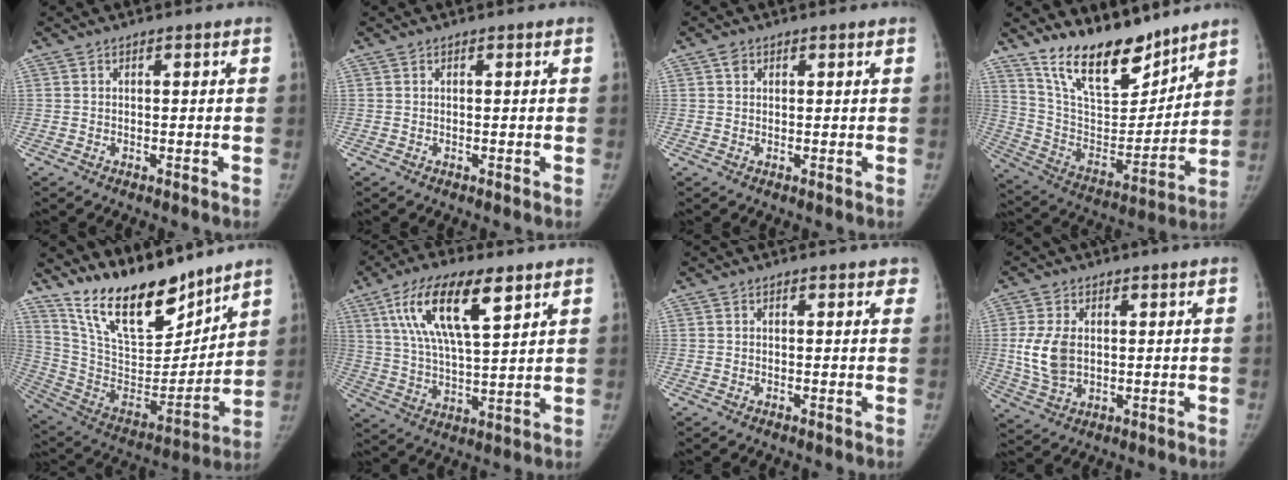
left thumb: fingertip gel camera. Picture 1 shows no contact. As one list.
[{"total": 0.0}, {"total": 1.5, "force": [0.8, 1.1, 0.7], "torque": [-0.003, -0.002, 0.011]}, {"total": 18.1, "force": [14.4, 6.7, 8.5], "torque": [-0.097, -0.097, 0.262]}, {"total": 20.5, "force": [16.8, 6.9, 9.4], "torque": [-0.114, -0.112, 0.304]}, {"total": 15.7, "force": [7.6, 5.3, 12.6], "torque": [-0.216, -0.022, 0.139]}, {"total": 1.6, "force": [1.1, 0.8, 0.8], "torque": [0.009, 0.000, 0.005]}, {"total": 7.9, "force": [0.6, 5.2, 5.9], "torque": [-0.110, -0.010, 0.021]}]